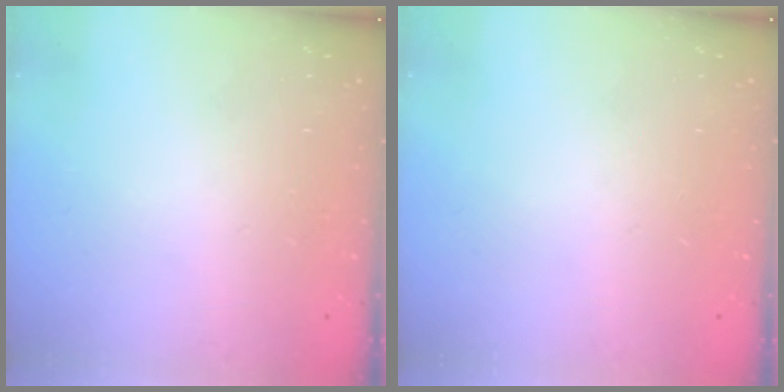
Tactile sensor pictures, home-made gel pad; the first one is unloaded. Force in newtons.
{"total": 0.0}